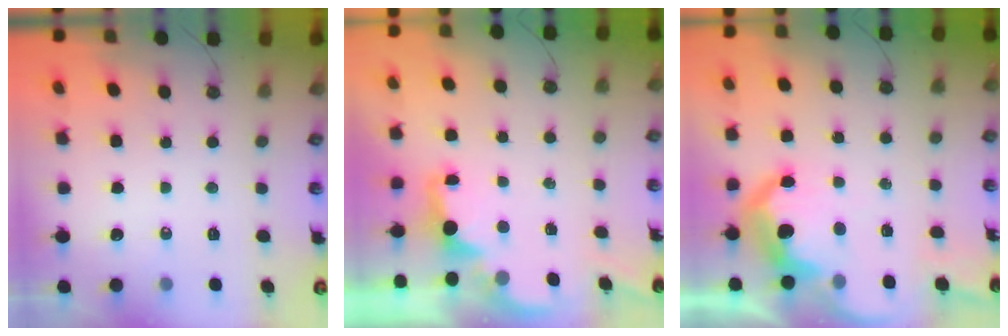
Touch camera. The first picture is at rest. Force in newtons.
{"total": 2.1, "press": 1.9, "slide": 0.8}
{"total": 14.9, "press": 14.8, "slide": 1.0}